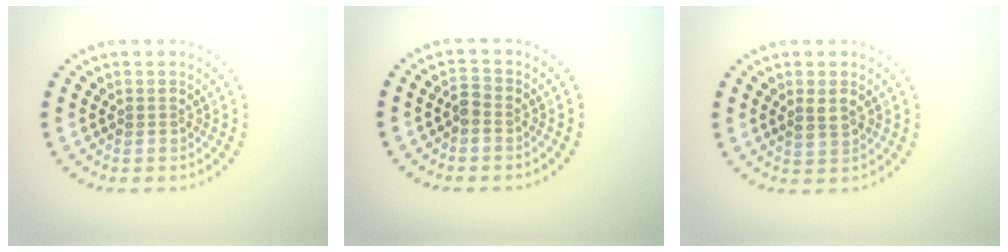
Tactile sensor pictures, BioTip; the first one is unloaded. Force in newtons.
{"total": 1.0, "press": 0.9, "slide": 0.5}
{"total": 1.6, "press": 1.6, "slide": 0.3}